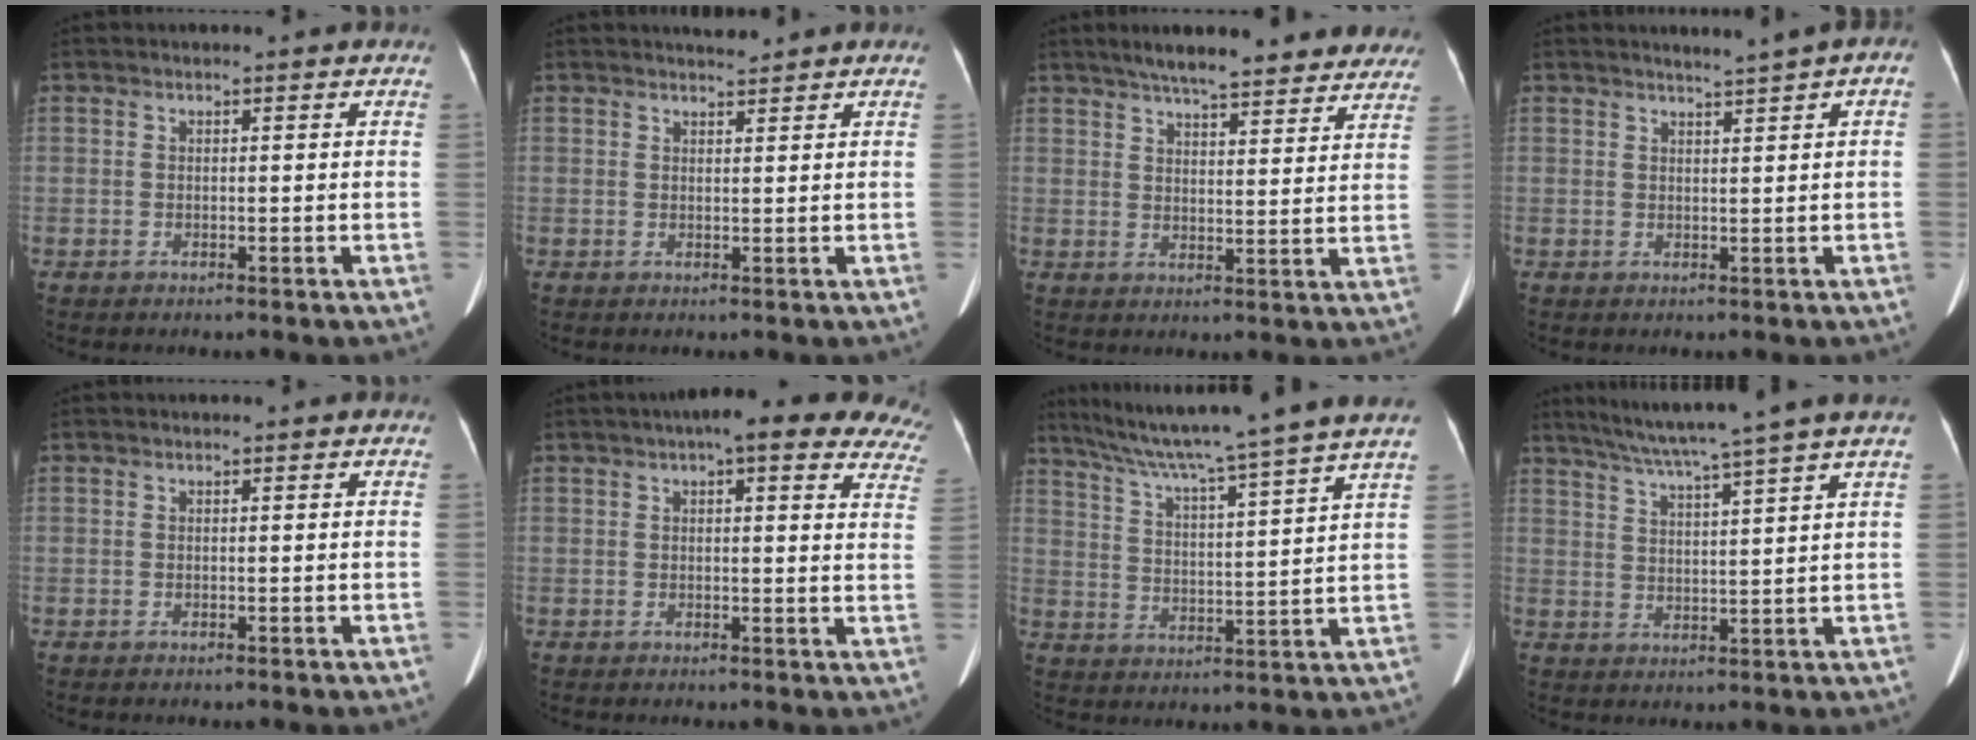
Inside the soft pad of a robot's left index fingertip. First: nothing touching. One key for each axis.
{"total": 1.6, "fx": 1.6, "fy": 0.1, "fz": 0.1, "tx": -0.006, "ty": 0.001, "tz": 0.028}
{"total": 18.2, "fx": 15.5, "fy": 3.7, "fz": 9.0, "tx": -0.118, "ty": 0.024, "tz": 0.192}
{"total": 2.5, "fx": 1.4, "fy": 0.1, "fz": 2.1, "tx": -0.026, "ty": 0.011, "tz": 0.021}
{"total": 0.0}
{"total": 19.9, "fx": 16.2, "fy": 4.6, "fz": 10.7, "tx": -0.111, "ty": 0.015, "tz": 0.164}
{"total": 19.4, "fx": 16.3, "fy": -2.4, "fz": 10.1, "tx": -0.172, "ty": -0.012, "tz": 0.231}
{"total": 12.0, "fx": 9.8, "fy": -2.4, "fz": 6.4, "tx": -0.110, "ty": 0.002, "tz": 0.144}